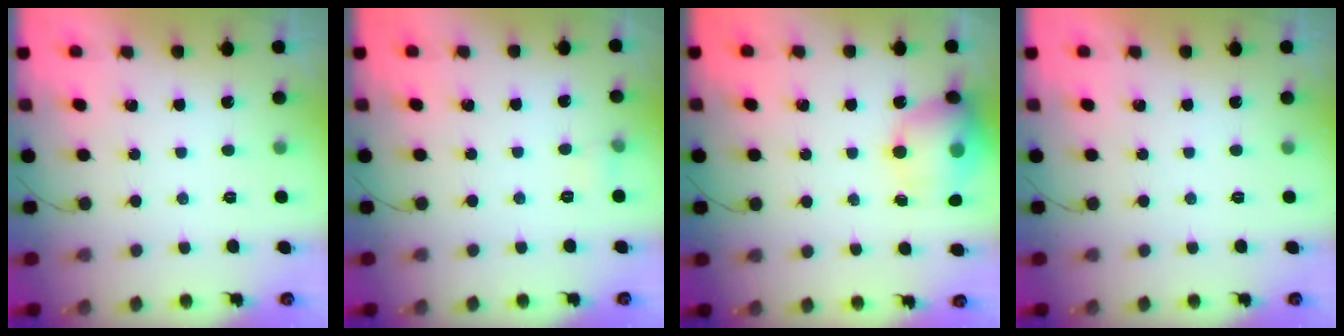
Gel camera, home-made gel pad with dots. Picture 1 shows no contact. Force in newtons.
{"total": 4.4, "press": 3.7, "slide": 2.3}
{"total": 15.7, "press": 15.5, "slide": 2.7}
{"total": 0.0}